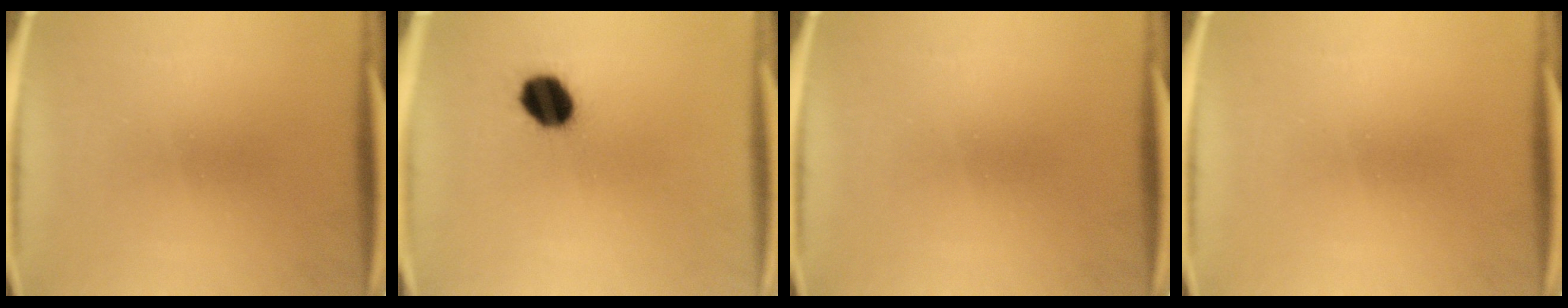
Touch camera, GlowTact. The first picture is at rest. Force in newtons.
{"total": 8.9}
{"total": 0.0}
{"total": 0.0}